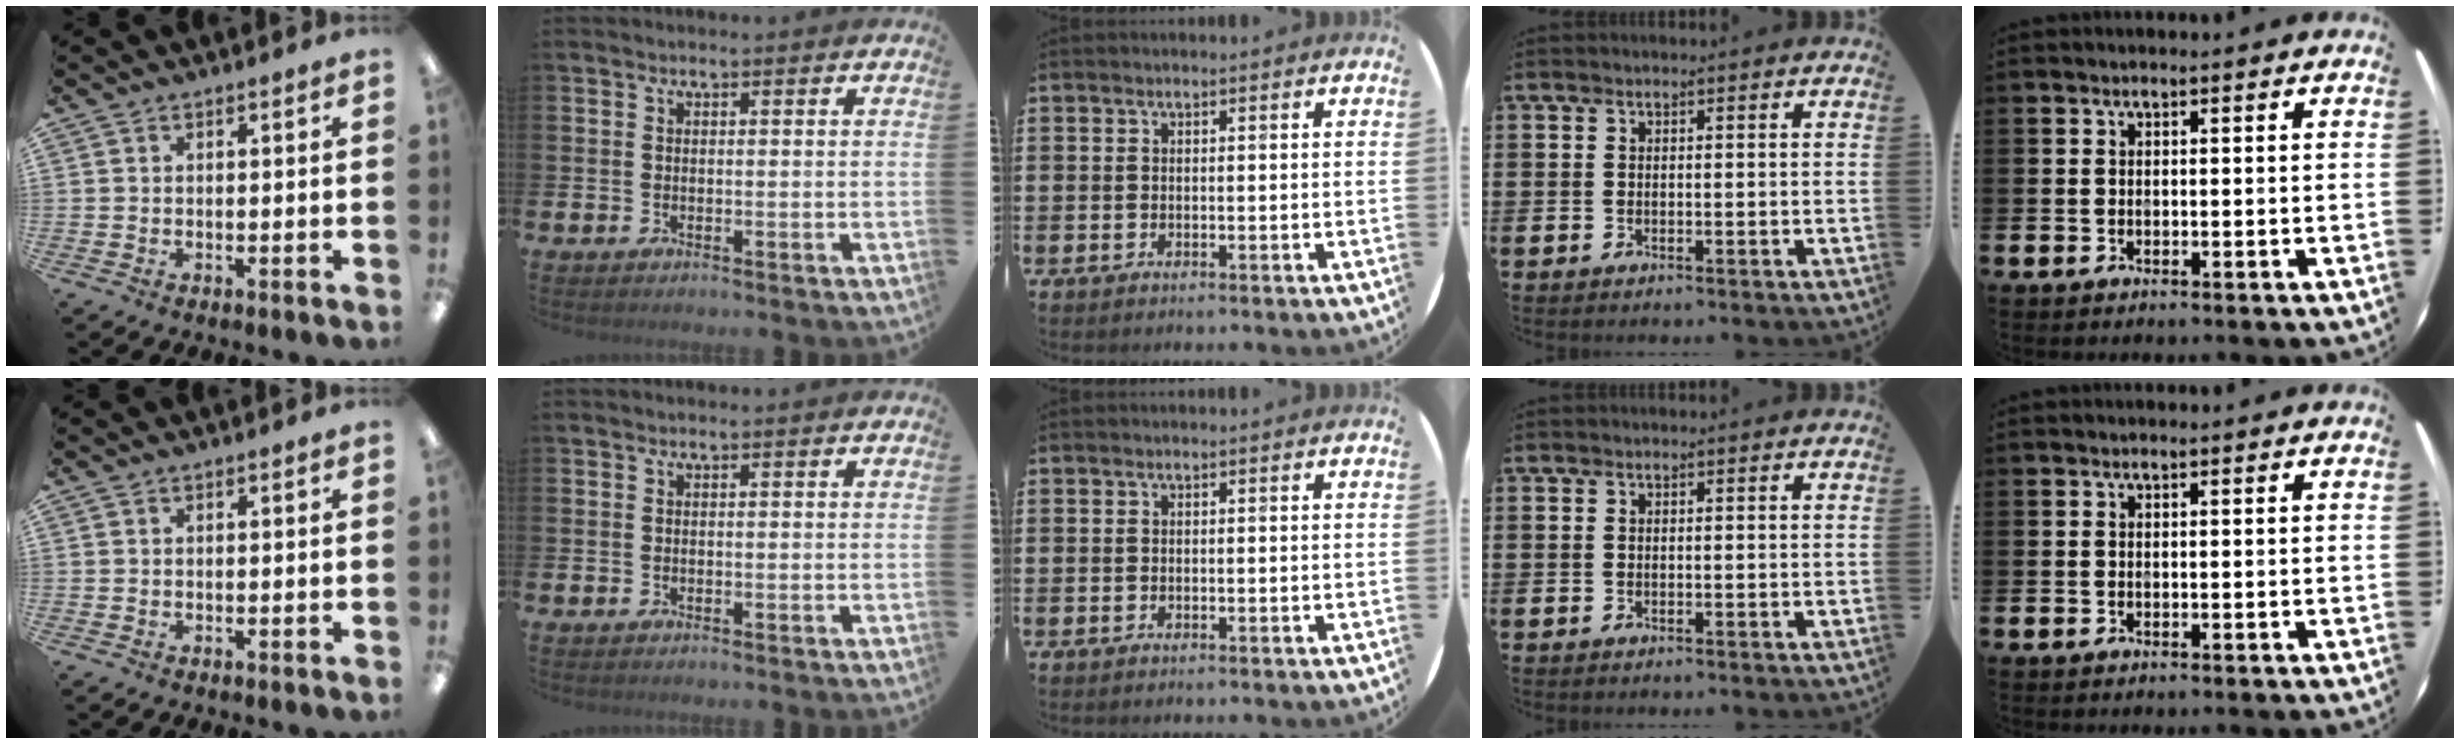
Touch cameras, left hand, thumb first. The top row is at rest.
{}